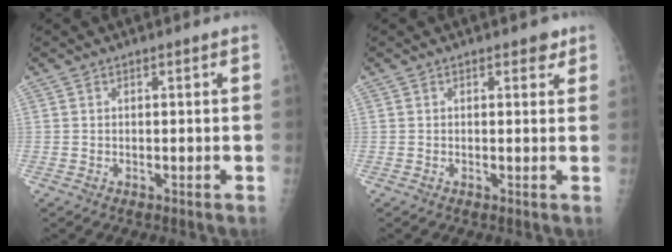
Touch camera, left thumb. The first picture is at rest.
{"total": 2.1, "force": [1.3, 1.1, 1.1], "torque": [0.002, -0.004, 0.013]}